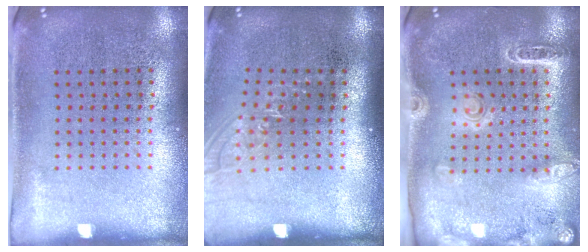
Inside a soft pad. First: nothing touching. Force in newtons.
{"total": 1.1, "press": 0.9, "slide": 0.6}
{"total": 1.7, "press": 1.7, "slide": 0.1}